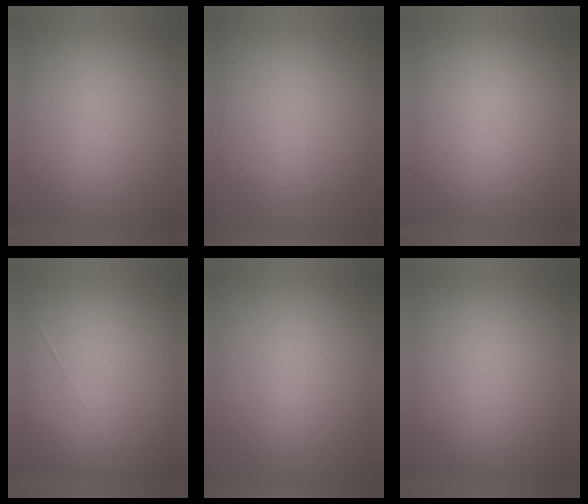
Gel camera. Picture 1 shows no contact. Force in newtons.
{"total": 4.7}
{"total": 0.0}
{"total": 1.0}
{"total": 6.0}
{"total": 0.0}